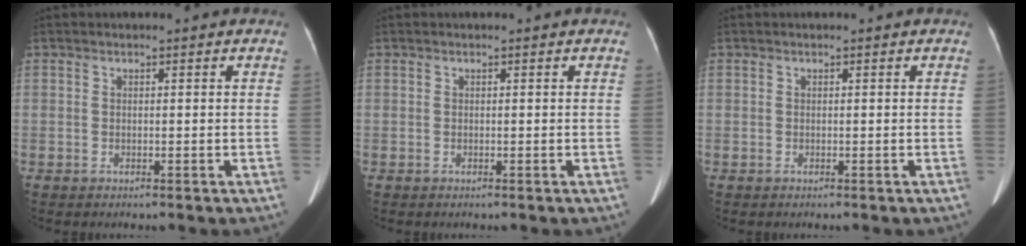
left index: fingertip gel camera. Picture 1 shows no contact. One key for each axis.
{"total": 0.0}
{"total": 0.0}